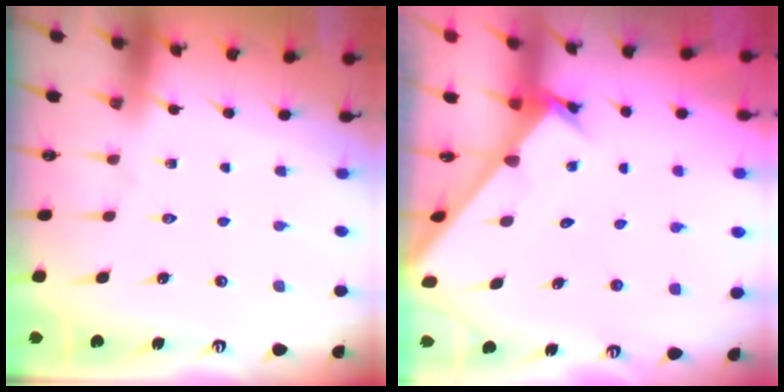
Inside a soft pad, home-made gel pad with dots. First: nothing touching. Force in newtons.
{"total": 2.6, "press": 2.6, "slide": 0.2}